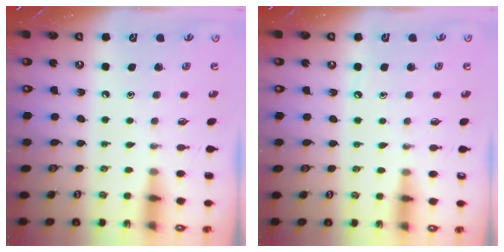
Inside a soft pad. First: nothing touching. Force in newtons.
{"total": 2.7, "press": 2.7, "slide": 0.3}